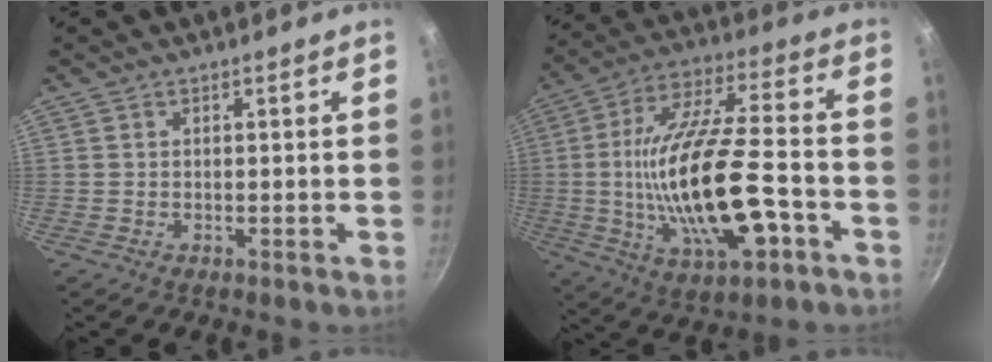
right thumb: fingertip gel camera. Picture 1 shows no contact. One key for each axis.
{"total": 23.0, "fx": -5.3, "fy": 8.7, "fz": 20.6, "tx": -0.376, "ty": 0.022, "tz": -0.086}